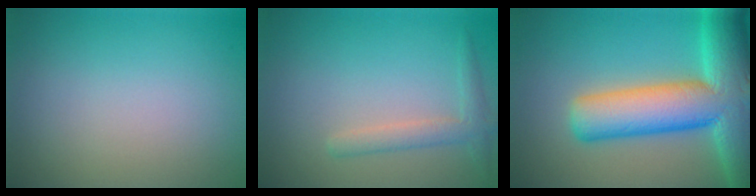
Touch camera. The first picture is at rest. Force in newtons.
{"total": 2.1, "press": 2.1, "slide": 0.0}
{"total": 13.1, "press": 13.1, "slide": 0.8}